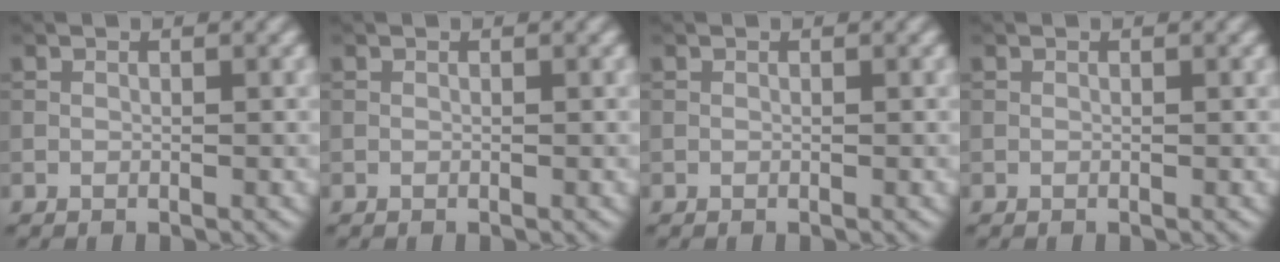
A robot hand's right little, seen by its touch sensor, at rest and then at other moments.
{"total": 0.0}
{"total": 0.0}
{"total": 0.0}